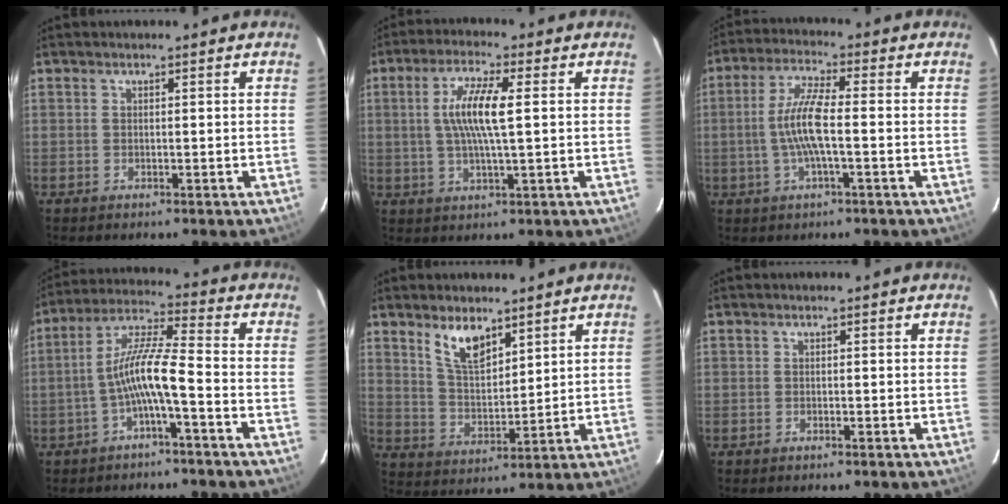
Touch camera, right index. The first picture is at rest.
{"total": 8.5, "force": [1.1, 1.1, 8.3], "torque": [-0.161, 0.003, 0.019]}
{"total": 8.0, "force": [-1.3, 1.0, 7.8], "torque": [-0.160, 0.002, -0.026]}
{"total": 8.3, "force": [-3.2, 0.5, 7.7], "torque": [-0.172, 0.017, -0.060]}
{"total": 7.8, "force": [5.2, 3.2, 4.8], "torque": [-0.085, 0.003, 0.107]}
{"total": 0.0}